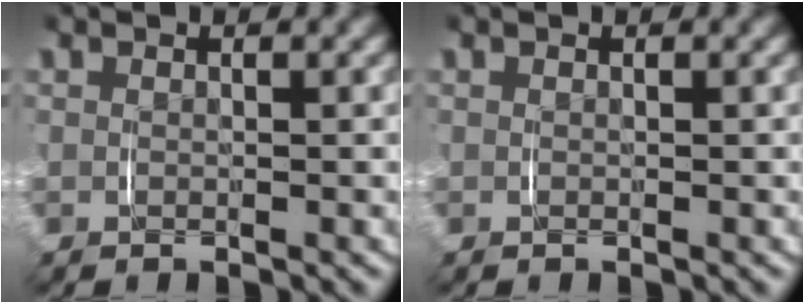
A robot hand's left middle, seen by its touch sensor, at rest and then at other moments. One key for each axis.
{"total": 0.0}